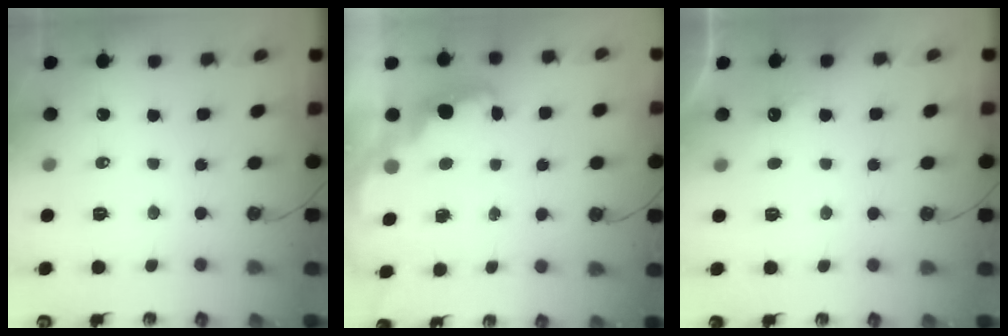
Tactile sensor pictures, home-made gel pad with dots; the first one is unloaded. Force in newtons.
{"total": 2.4, "press": 2.3, "slide": 0.5}
{"total": 5.9, "press": 5.8, "slide": 1.2}